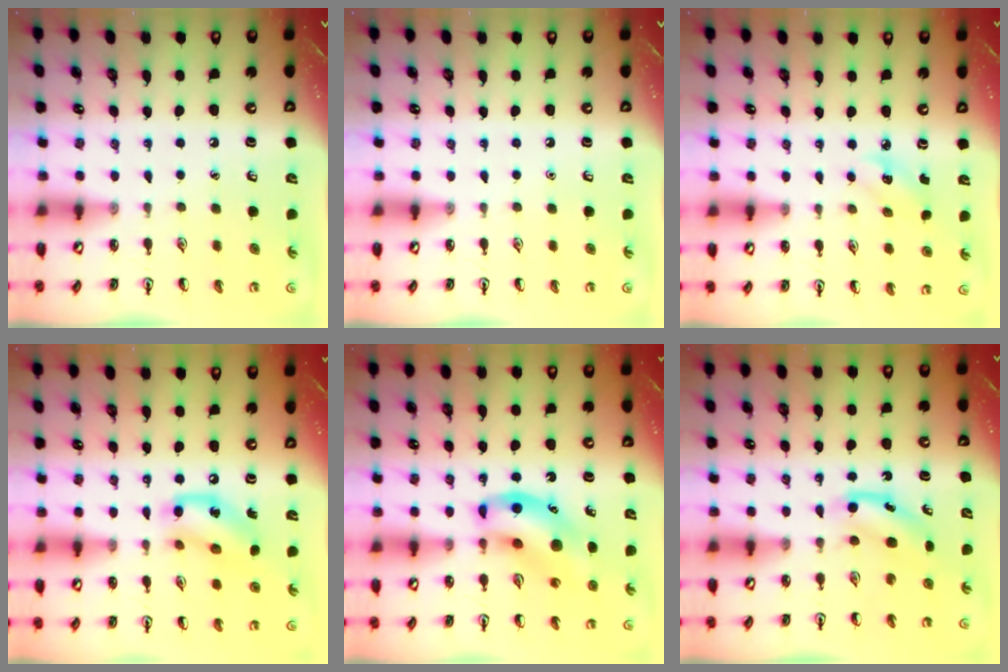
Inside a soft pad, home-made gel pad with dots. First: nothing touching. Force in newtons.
{"total": 0.0}
{"total": 2.6, "press": 2.5, "slide": 0.8}
{"total": 12.7, "press": 12.5, "slide": 2.2}
{"total": 11.1, "press": 10.8, "slide": 2.6}
{"total": 3.9, "press": 3.8, "slide": 0.9}